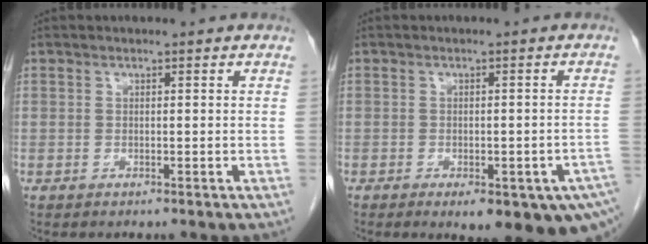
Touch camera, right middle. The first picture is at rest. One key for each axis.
{"total": 13.8, "fx": -8.3, "fy": 4.6, "fz": 10.1, "tx": -0.091, "ty": -0.003, "tz": -0.094}